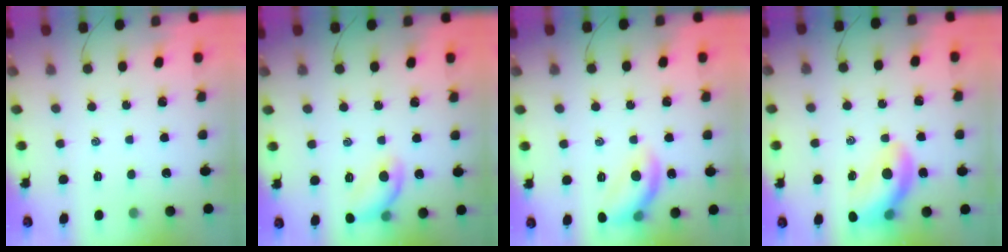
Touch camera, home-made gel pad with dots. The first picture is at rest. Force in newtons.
{"total": 11.2, "press": 11.1, "slide": 0.4}
{"total": 13.0, "press": 12.9, "slide": 0.9}
{"total": 12.2, "press": 11.8, "slide": 3.3}